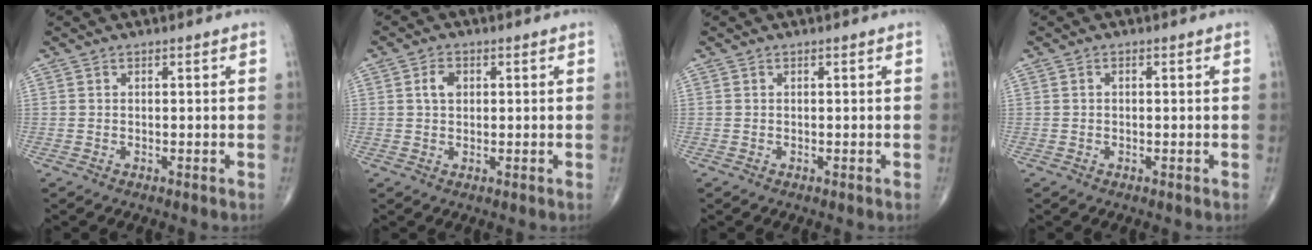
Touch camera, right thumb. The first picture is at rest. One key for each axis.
{"total": 3.1, "fx": 0.7, "fy": 2.1, "fz": 2.2, "tx": -0.036, "ty": 0.003, "tz": 0.012}
{"total": 0.0}
{"total": 0.5, "fx": 0.0, "fy": 0.4, "fz": 0.4, "tx": -0.007, "ty": 0.001, "tz": 0.000}